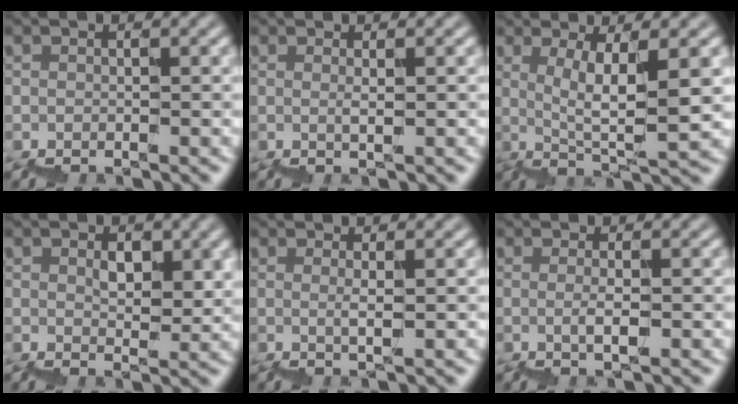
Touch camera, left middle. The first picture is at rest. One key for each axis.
{"total": 0.7, "fx": 0.3, "fy": 0.1, "fz": 0.6, "tx": -0.004, "ty": 0.002, "tz": 0.005}
{"total": 4.9, "fx": 2.1, "fy": 0.9, "fz": 4.3, "tx": -0.070, "ty": 0.002, "tz": 0.045}
{"total": 2.8, "fx": 1.6, "fy": 1.3, "fz": 1.9, "tx": -0.033, "ty": 0.002, "tz": 0.028}
{"total": 1.0, "fx": 0.6, "fy": 0.1, "fz": 0.8, "tx": -0.010, "ty": 0.003, "tz": 0.011}
{"total": 1.2, "fx": 0.1, "fy": 0.3, "fz": 1.1, "tx": -0.018, "ty": -0.002, "tz": 0.008}